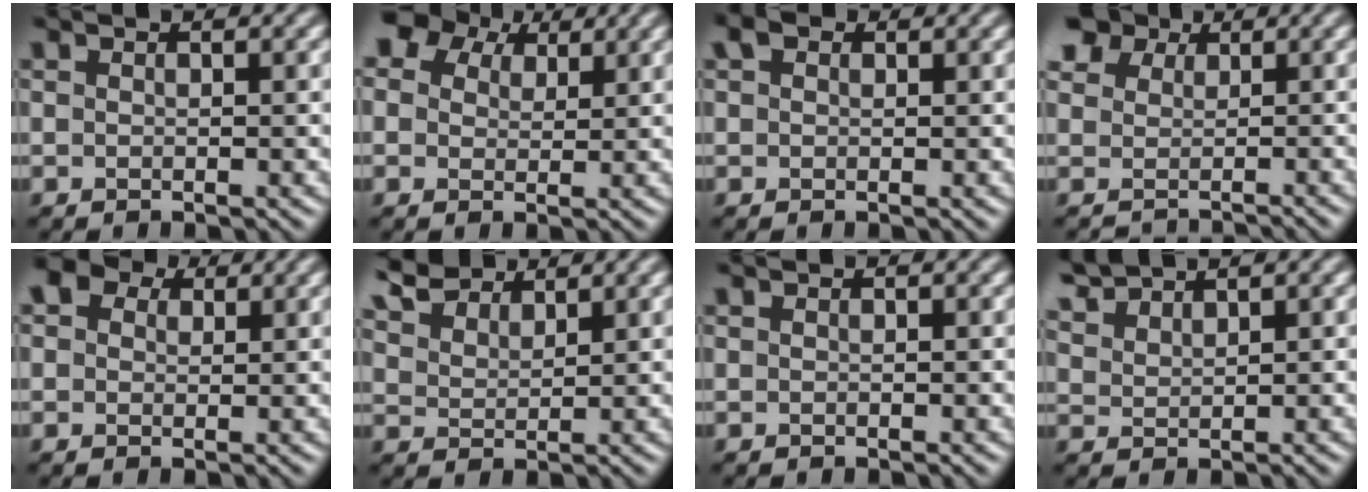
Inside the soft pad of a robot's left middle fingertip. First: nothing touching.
{"total": 5.2, "force": [3.4, 3.3, 2.1], "torque": [-0.046, 0.011, 0.050]}
{"total": 1.3, "force": [0.7, 0.9, 0.6], "torque": [-0.008, 0.006, 0.007]}
{"total": 4.4, "force": [1.8, 3.8, 1.5], "torque": [-0.015, 0.004, 0.022]}
{"total": 5.0, "force": [2.9, 3.4, 2.3], "torque": [-0.042, 0.009, 0.020]}
{"total": 5.5, "force": [4.7, 2.0, 2.0], "torque": [-0.055, 0.006, 0.088]}
{"total": 0.0}
{"total": 2.8, "force": [2.7, 0.3, 0.6], "torque": [-0.015, 0.010, 0.060]}